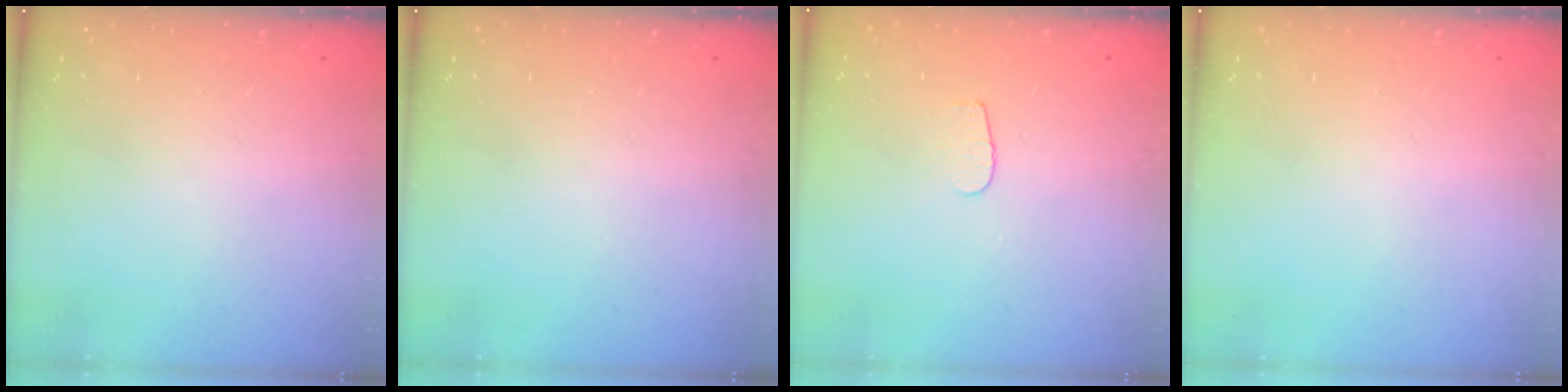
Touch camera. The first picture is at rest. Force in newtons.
{"total": 0.0}
{"total": 3.1, "press": 3.1, "slide": 0.3}
{"total": 0.0}